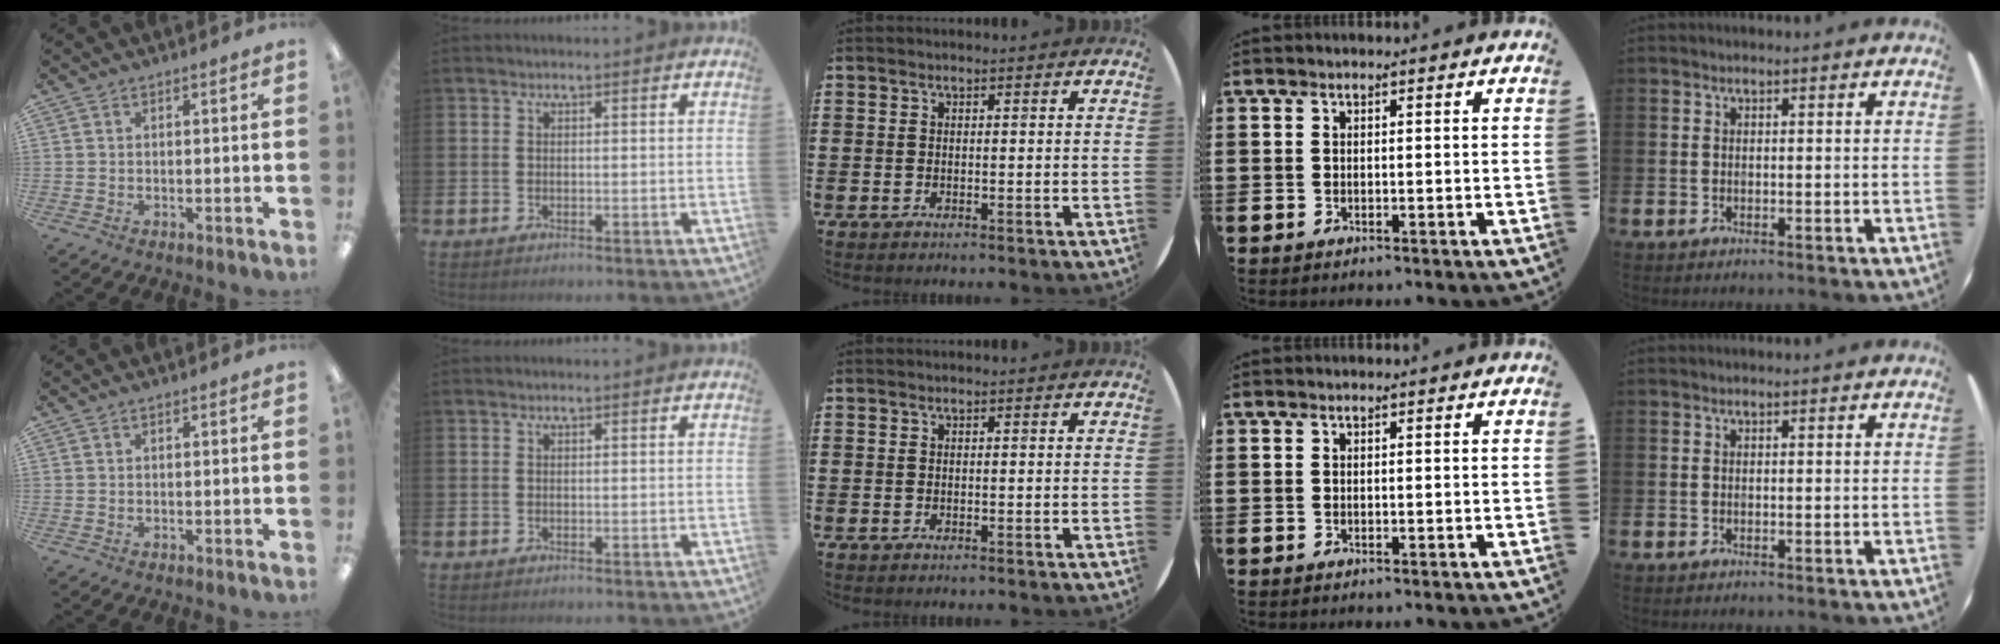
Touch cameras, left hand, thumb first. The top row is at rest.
{}